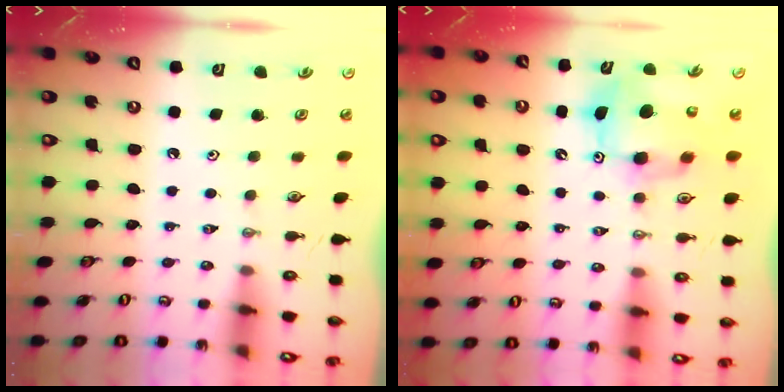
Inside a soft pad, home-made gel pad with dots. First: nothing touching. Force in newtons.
{"total": 9.5, "press": 9.4, "slide": 0.9}